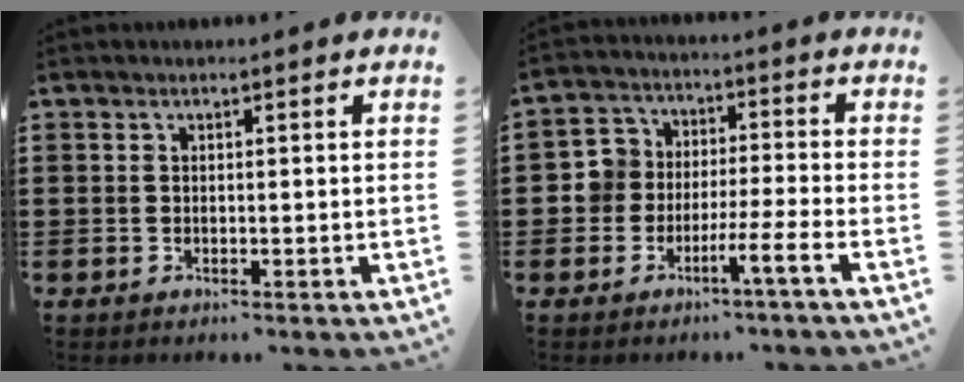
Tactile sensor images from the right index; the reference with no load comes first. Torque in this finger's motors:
{"motor_torque": [0.90, -0.33, 0.33, 0.04]}